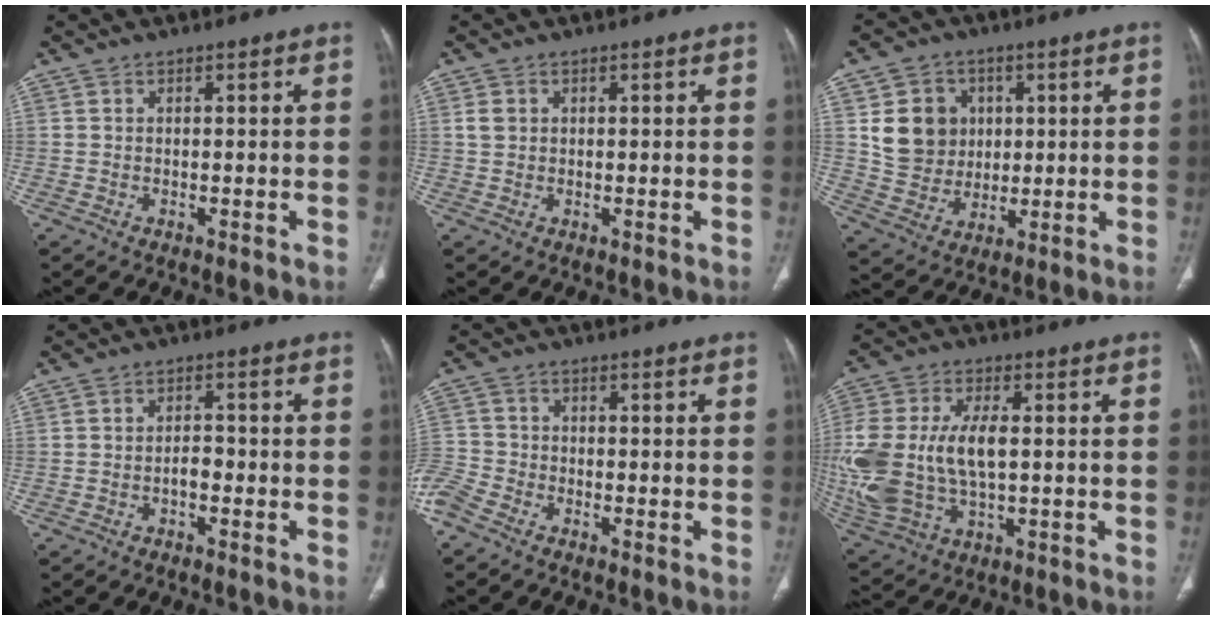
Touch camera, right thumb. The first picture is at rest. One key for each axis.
{"total": 1.8, "fx": 0.5, "fy": 1.5, "fz": 0.9, "tx": -0.017, "ty": 0.004, "tz": 0.011}
{"total": 11.3, "fx": 2.5, "fy": 10.1, "fz": 4.4, "tx": -0.040, "ty": -0.004, "tz": 0.056}
{"total": 2.2, "fx": -1.0, "fy": 1.3, "fz": 1.6, "tx": -0.018, "ty": 0.013, "tz": -0.018}
{"total": 5.4, "fx": -4.0, "fy": 2.8, "fz": 2.3, "tx": -0.062, "ty": 0.005, "tz": -0.090}
{"total": 20.8, "fx": 0.2, "fy": 12.1, "fz": 16.9, "tx": -0.408, "ty": -0.004, "tz": 0.018}